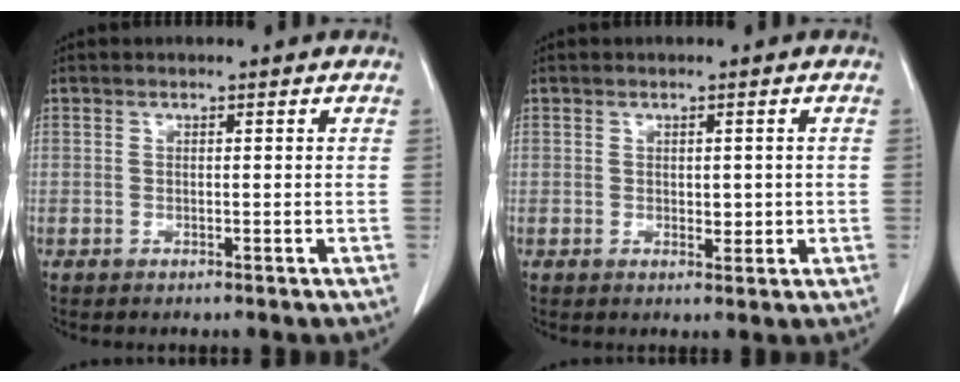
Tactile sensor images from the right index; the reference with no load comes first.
{"total": 1.6, "force": [0.0, 0.9, 1.3], "torque": [-0.015, -0.001, 0.003]}